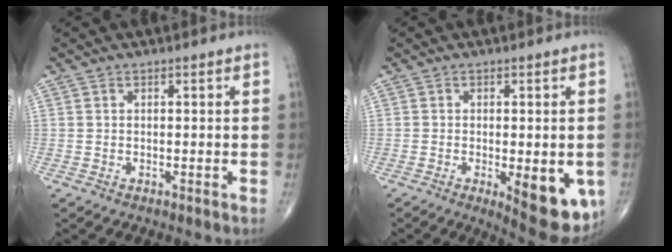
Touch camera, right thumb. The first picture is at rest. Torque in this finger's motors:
{"motor_torque": [0.69, 1.75, 0.45, -0.56, 0.25]}